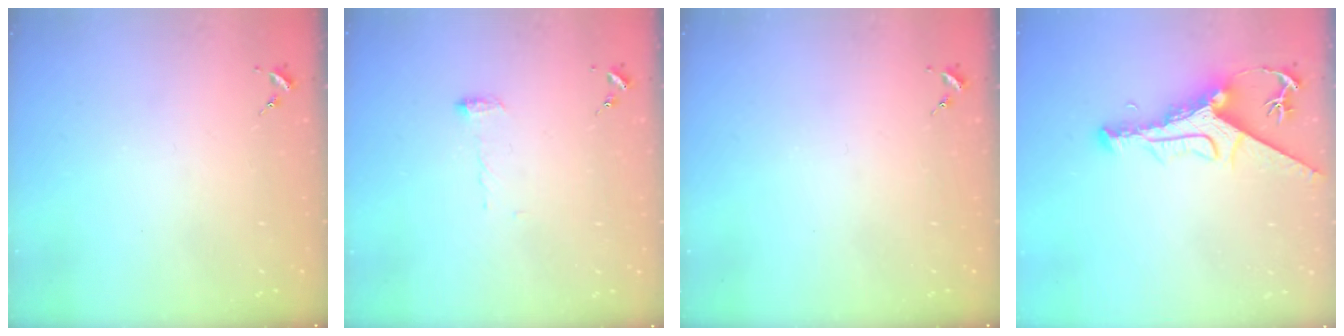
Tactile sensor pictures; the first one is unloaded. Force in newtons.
{"total": 5.0, "press": 5.0, "slide": 0.5}
{"total": 0.0}
{"total": 12.9, "press": 12.8, "slide": 1.4}